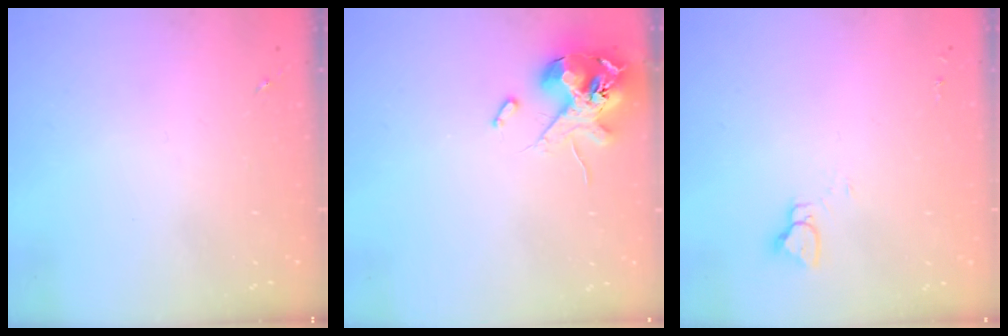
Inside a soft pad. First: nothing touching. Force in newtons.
{"total": 13.6, "press": 13.5, "slide": 1.9}
{"total": 3.6, "press": 3.6, "slide": 0.3}